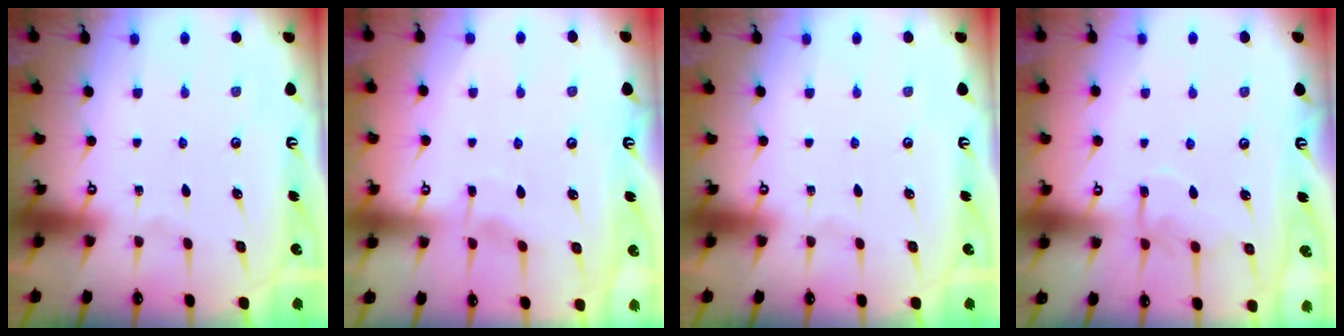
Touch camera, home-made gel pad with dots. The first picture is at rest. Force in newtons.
{"total": 3.6, "press": 3.5, "slide": 0.5}
{"total": 0.0}
{"total": 9.9, "press": 9.8, "slide": 0.8}